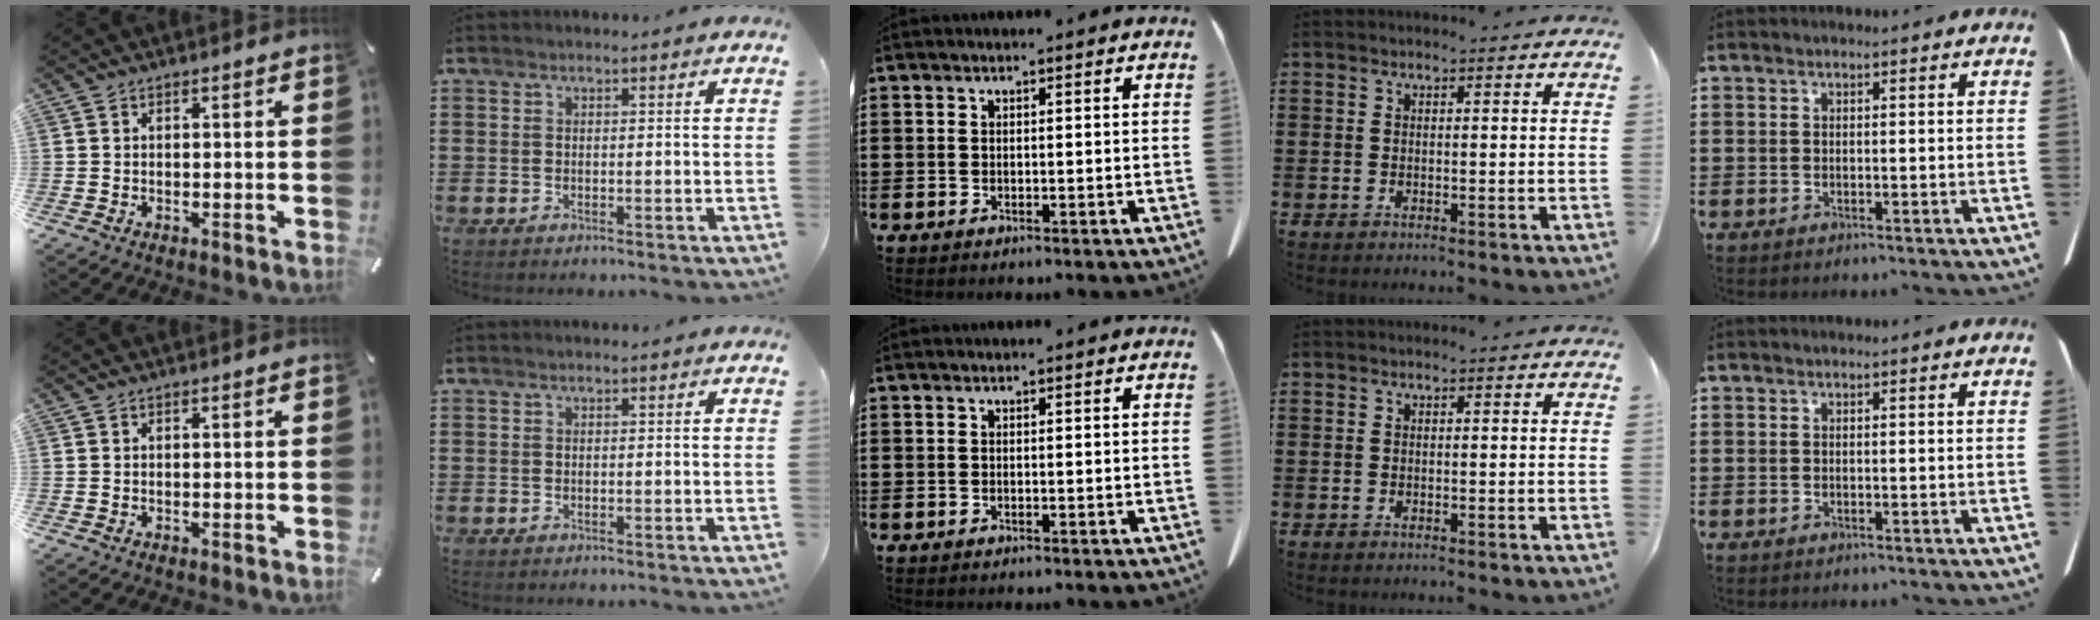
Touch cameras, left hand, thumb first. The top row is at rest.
{}